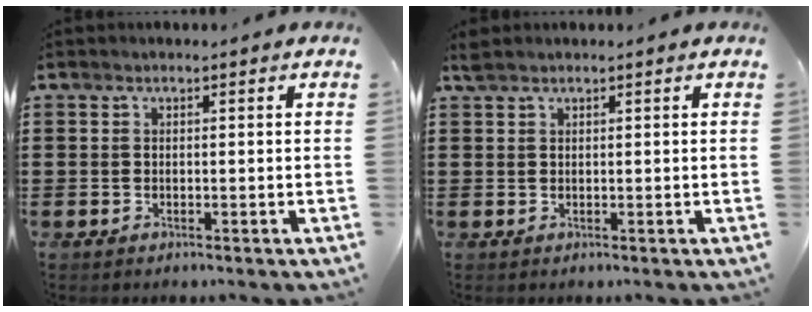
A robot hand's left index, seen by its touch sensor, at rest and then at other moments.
{"total": 1.1, "force": [0.9, 0.4, 0.6], "torque": [-0.014, 0.002, 0.017]}